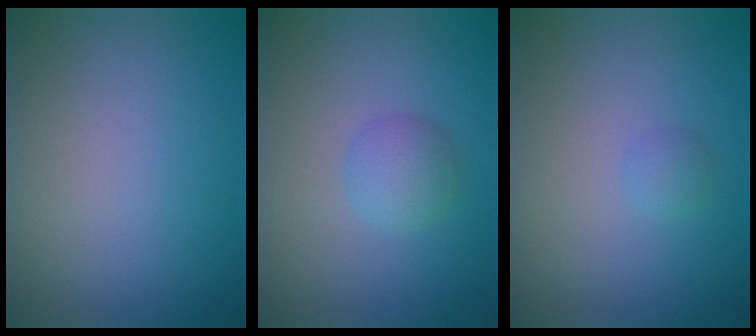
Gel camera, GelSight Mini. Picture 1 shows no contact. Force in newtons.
{"total": 2.1, "press": 2.1, "slide": 0.1}
{"total": 0.8, "press": 0.8, "slide": 0.1}